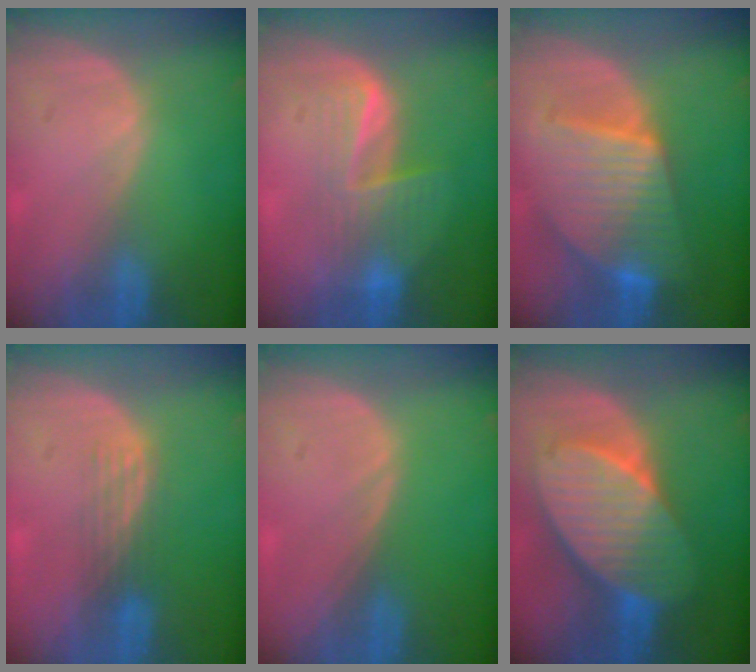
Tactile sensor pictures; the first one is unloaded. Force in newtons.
{"total": 6.5, "press": 6.2, "slide": 1.9}
{"total": 10.1, "press": 10.0, "slide": 0.7}
{"total": 3.0, "press": 2.7, "slide": 1.3}
{"total": 0.0}
{"total": 10.6, "press": 10.6, "slide": 0.7}